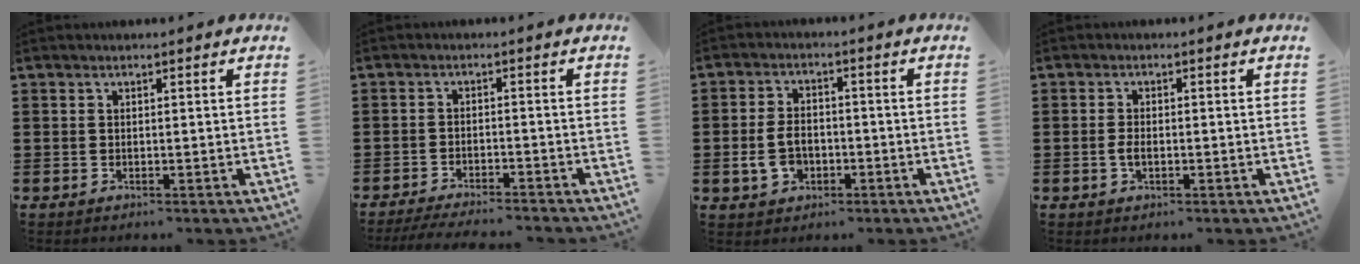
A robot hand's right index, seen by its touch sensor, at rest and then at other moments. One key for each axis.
{"total": 3.1, "fx": -3.0, "fy": -0.1, "fz": 0.5, "tx": -0.020, "ty": -0.006, "tz": -0.064}
{"total": 5.2, "fx": -1.5, "fy": 3.4, "fz": 3.7, "tx": -0.091, "ty": -0.001, "tz": -0.031}
{"total": 1.8, "fx": -0.5, "fy": 0.7, "fz": 1.6, "tx": -0.040, "ty": -0.007, "tz": -0.011}